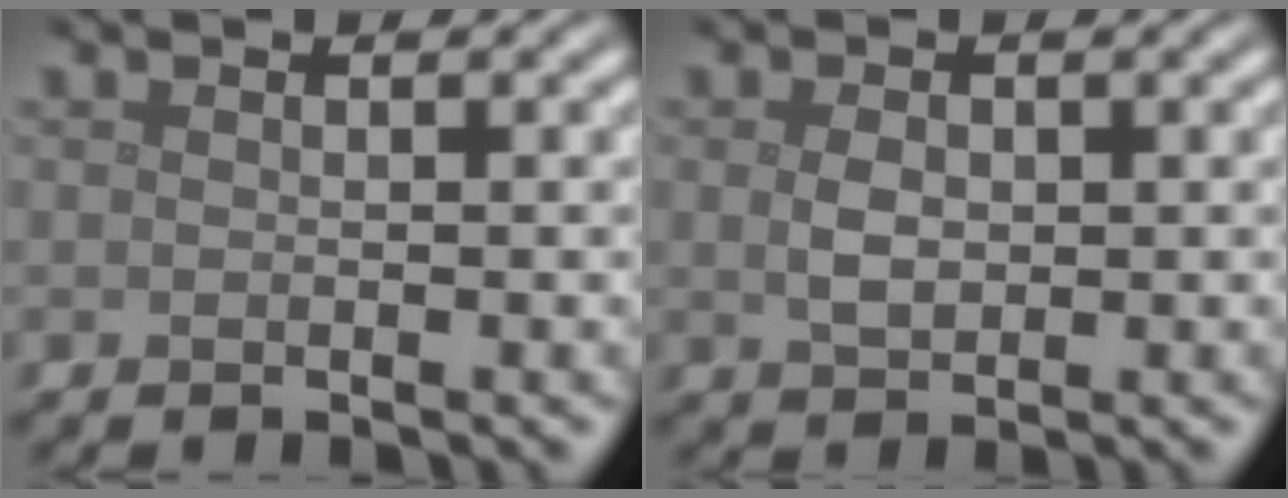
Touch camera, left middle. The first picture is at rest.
{"total": 2.0, "force": [0.2, 1.4, 1.5], "torque": [-0.033, 0.000, 0.006]}